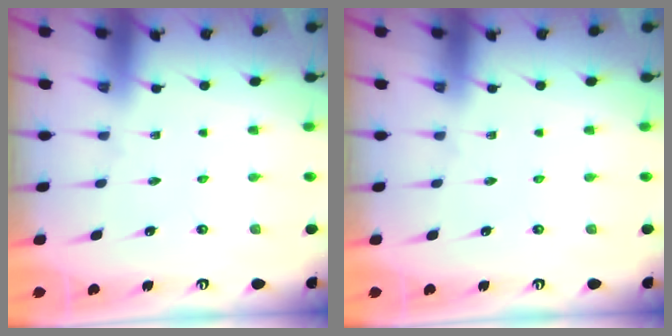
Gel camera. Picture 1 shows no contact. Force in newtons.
{"total": 0.0}